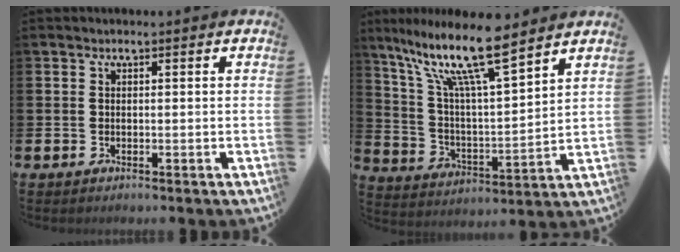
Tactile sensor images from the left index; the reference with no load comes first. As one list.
[{"total": 13.4, "force": [10.4, 2.4, 8.2], "torque": [-0.176, -0.052, 0.176]}]